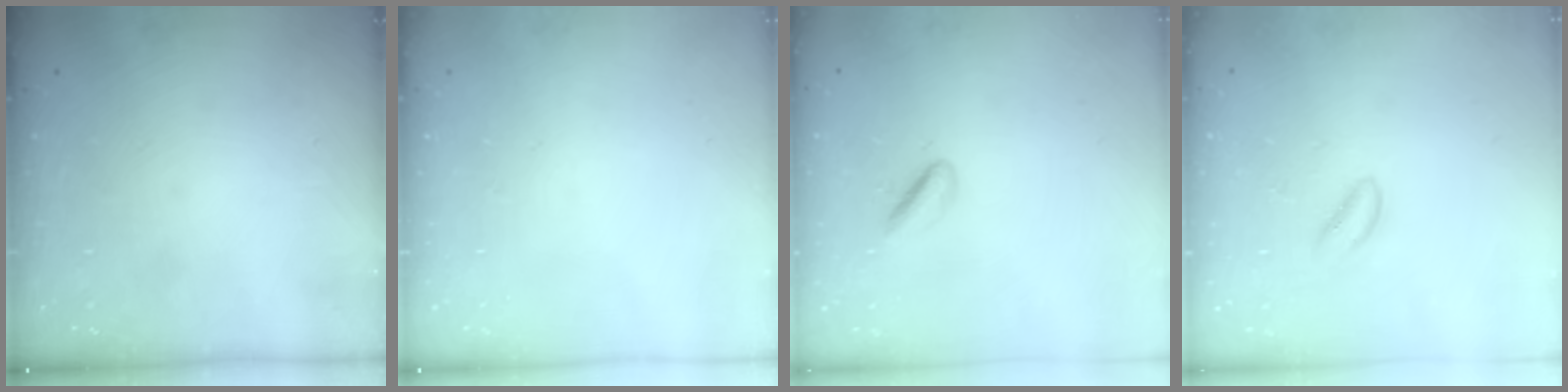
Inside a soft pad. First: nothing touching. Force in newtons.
{"total": 0.0}
{"total": 2.5, "press": 2.5, "slide": 0.5}
{"total": 1.3, "press": 1.2, "slide": 0.5}